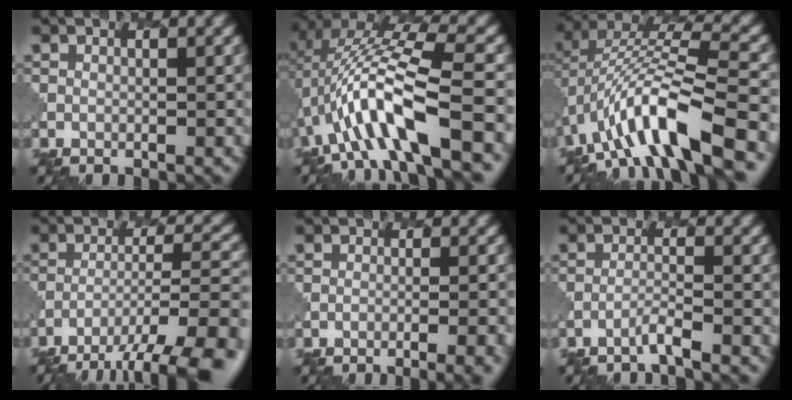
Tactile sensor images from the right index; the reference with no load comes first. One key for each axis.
{"total": 9.4, "fx": -1.7, "fy": 3.0, "fz": 8.7, "tx": -0.169, "ty": 0.022, "tz": -0.033}
{"total": 10.5, "fx": -4.6, "fy": 3.4, "fz": 8.9, "tx": -0.159, "ty": 0.019, "tz": -0.081}
{"total": 11.7, "fx": -8.4, "fy": 2.8, "fz": 7.7, "tx": -0.128, "ty": -0.009, "tz": -0.110}
{"total": 4.6, "fx": -2.7, "fy": 1.3, "fz": 3.4, "tx": -0.026, "ty": 0.010, "tz": -0.034}
{"total": 1.6, "fx": -1.3, "fy": -0.1, "fz": 0.9, "tx": -0.012, "ty": 0.007, "tz": -0.031}